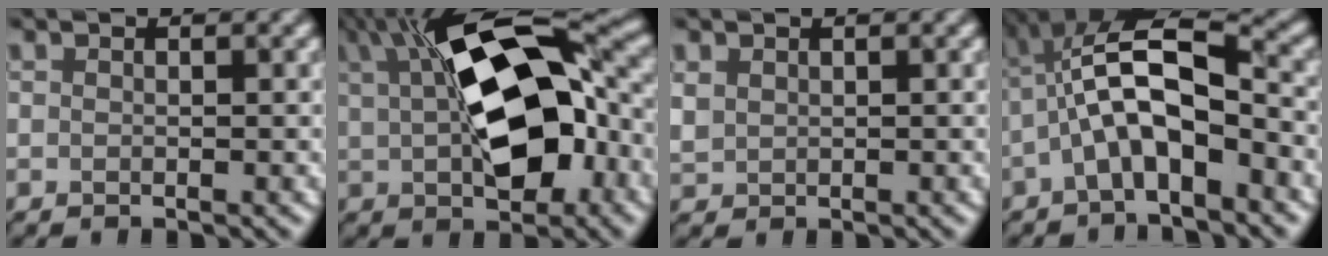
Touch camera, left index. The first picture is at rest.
{"total": 13.2, "force": [1.6, 6.5, 11.4], "torque": [-0.176, 0.012, 0.026]}
{"total": 1.1, "force": [0.6, 1.0, 0.2], "torque": [-0.009, -0.003, 0.017]}
{"total": 7.3, "force": [-2.1, 2.6, 6.5], "torque": [-0.124, 0.021, -0.044]}